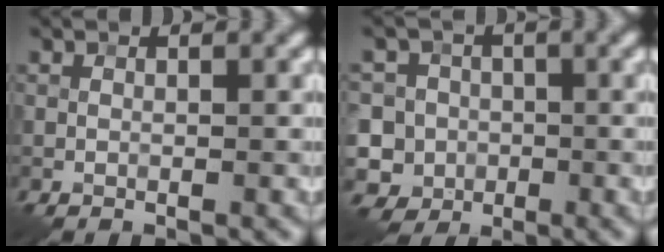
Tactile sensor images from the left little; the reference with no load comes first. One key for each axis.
{"total": 7.4, "fx": -0.9, "fy": 7.0, "fz": 2.1, "tx": -0.039, "ty": 0.021, "tz": -0.058}